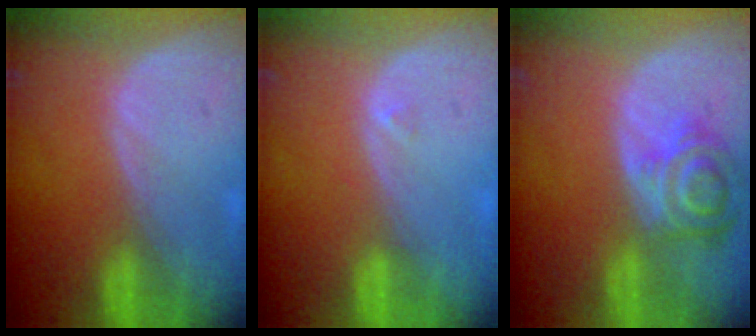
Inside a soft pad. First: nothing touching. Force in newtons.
{"total": 0.5, "press": 0.5, "slide": 0.2}
{"total": 6.7, "press": 6.5, "slide": 1.6}